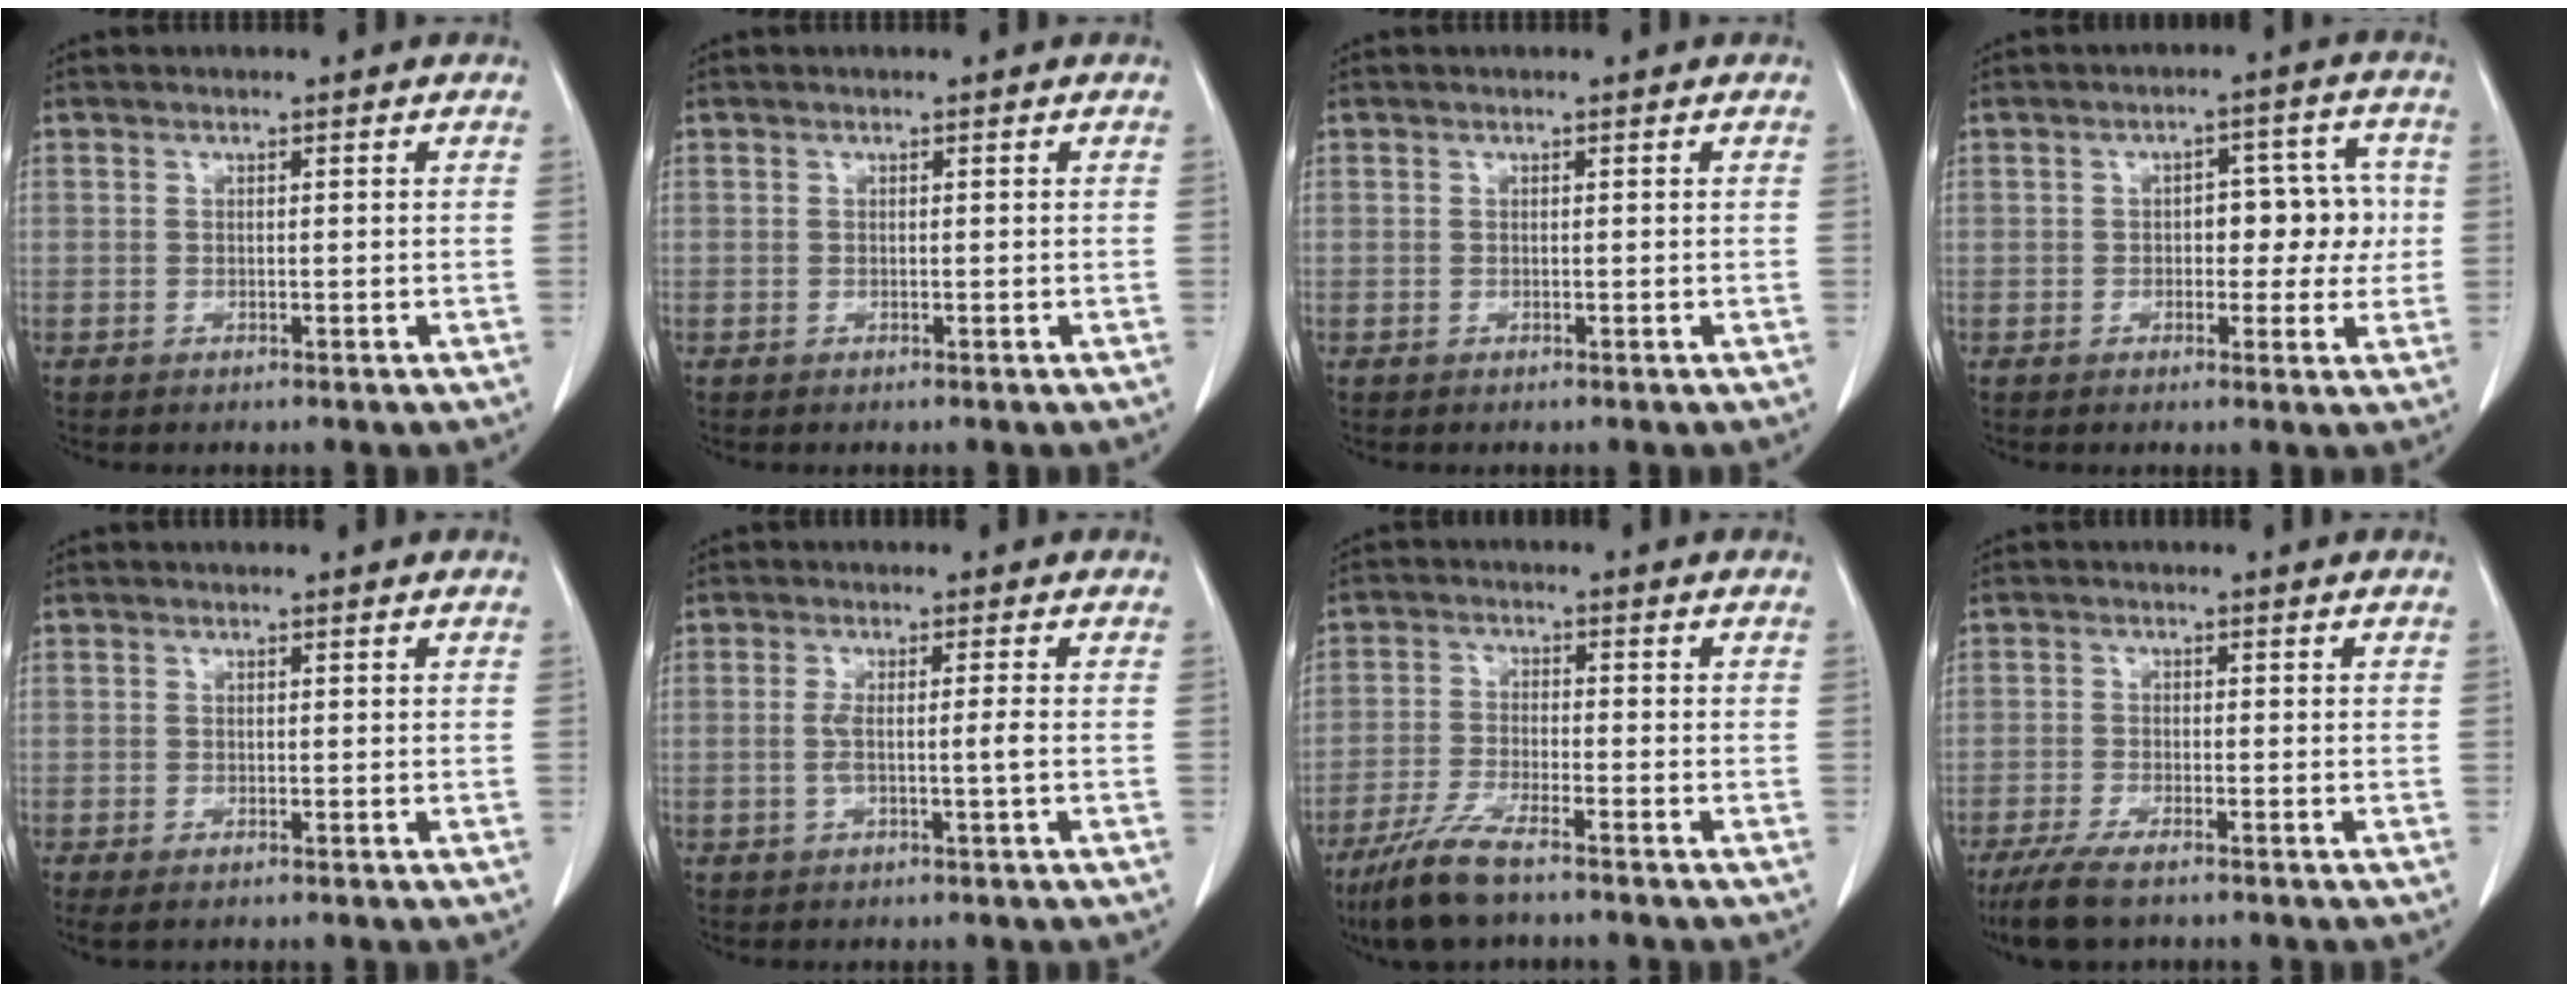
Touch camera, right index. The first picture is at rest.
{"total": 0.0}
{"total": 0.0}
{"total": 6.7, "force": [-0.1, 3.7, 5.7], "torque": [-0.062, 0.027, 0.002]}
{"total": 1.4, "force": [-0.9, 0.5, 1.0], "torque": [-0.017, -0.005, -0.011]}
{"total": 2.9, "force": [-0.6, -0.4, 2.8], "torque": [-0.056, 0.000, -0.008]}
{"total": 7.9, "force": [-6.0, 1.0, 5.0], "torque": [-0.108, -0.021, -0.113]}
{"total": 6.2, "force": [-4.8, 1.3, 3.7], "torque": [-0.073, -0.015, -0.082]}